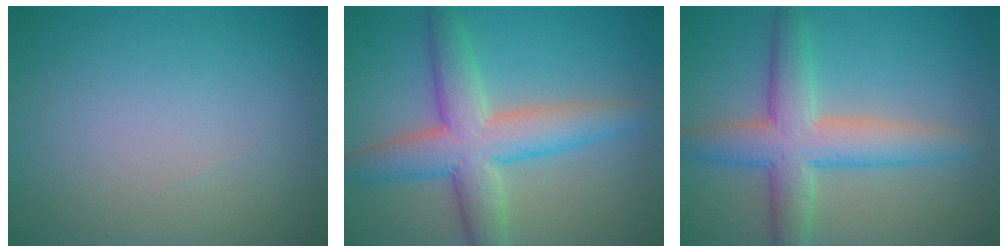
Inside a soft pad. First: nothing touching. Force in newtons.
{"total": 7.0, "press": 7.0, "slide": 0.0}
{"total": 6.8, "press": 6.8, "slide": 0.1}